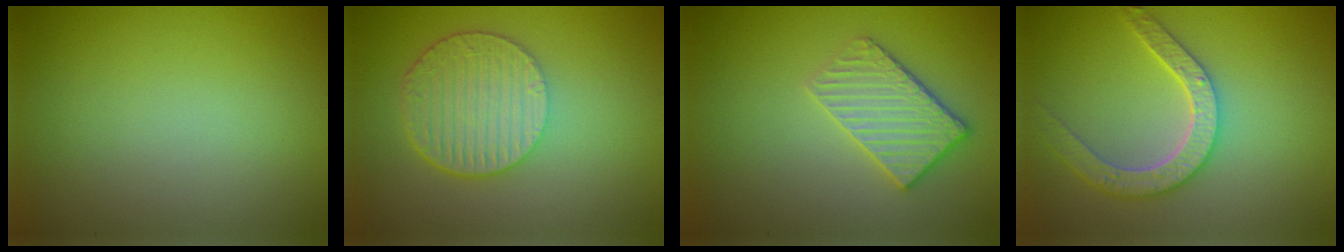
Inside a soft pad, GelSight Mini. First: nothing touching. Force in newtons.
{"total": 6.5, "press": 4.5, "slide": 4.7}
{"total": 3.3, "press": 3.1, "slide": 1.0}
{"total": 4.7, "press": 4.0, "slide": 2.6}